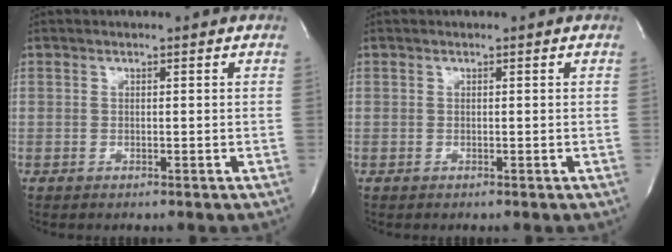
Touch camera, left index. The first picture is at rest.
{"total": 0.0}